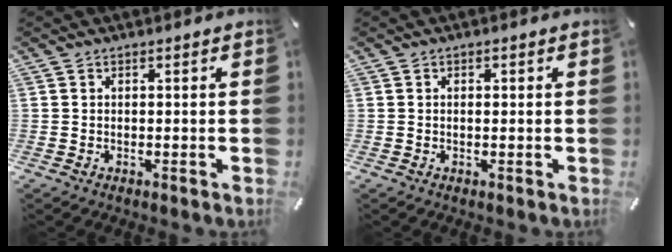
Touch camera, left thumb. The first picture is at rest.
{"total": 0.7, "force": [0.0, 0.4, 0.6], "torque": [-0.004, -0.002, -0.003]}